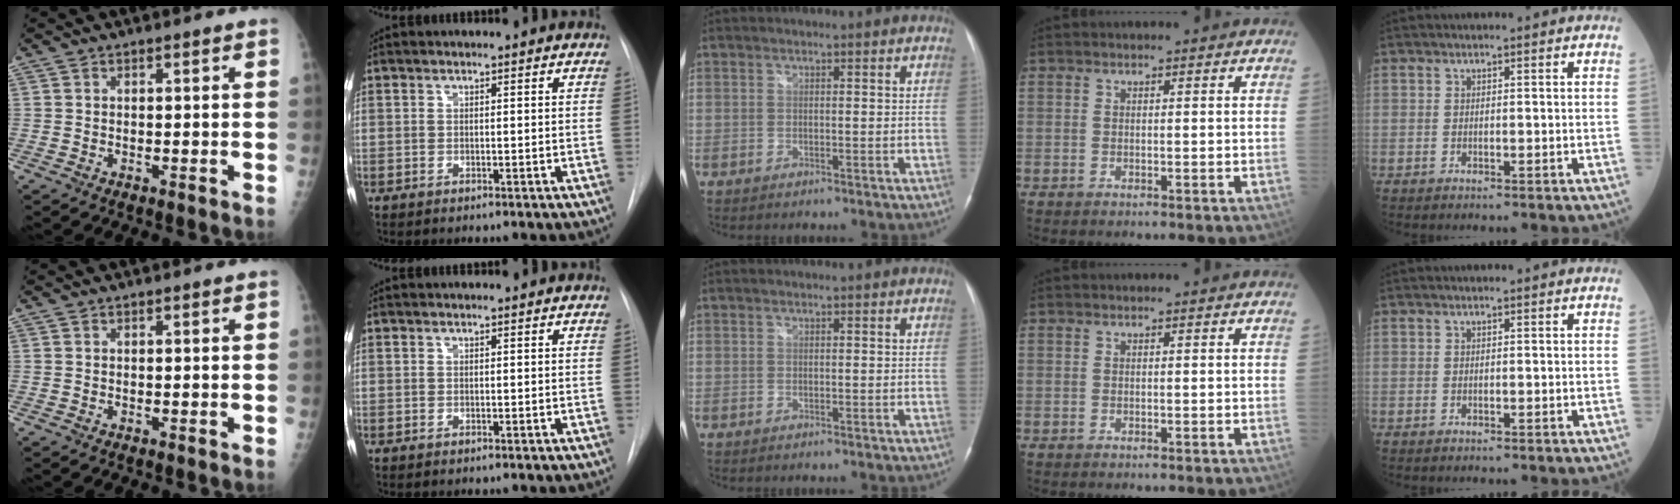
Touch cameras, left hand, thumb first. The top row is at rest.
{}